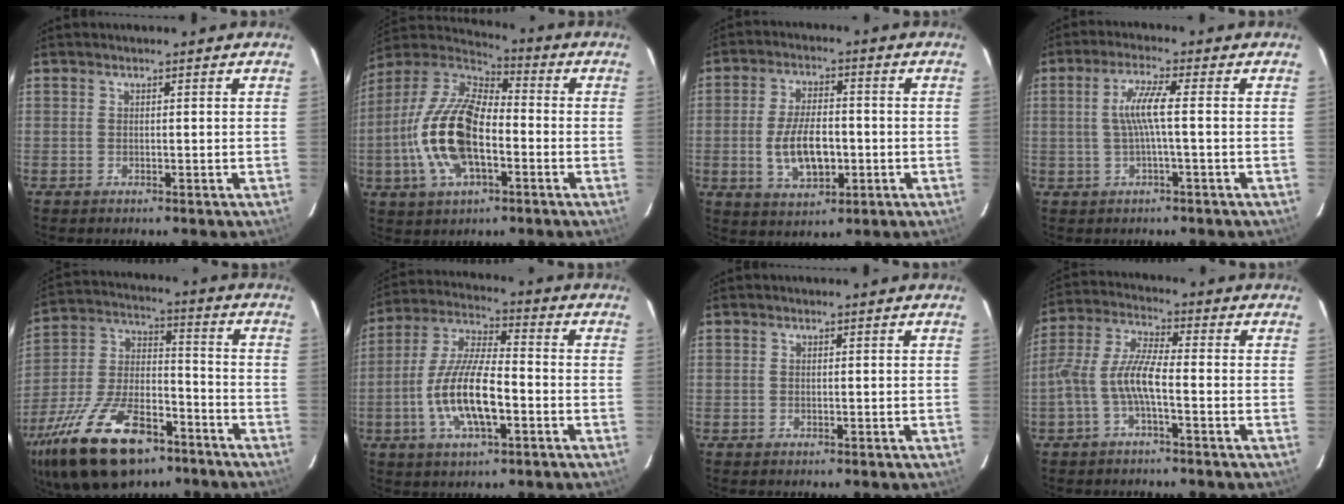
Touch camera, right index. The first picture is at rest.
{"total": 18.0, "force": [-4.2, 8.5, 15.2], "torque": [-0.320, 0.000, -0.084]}
{"total": 9.1, "force": [-1.8, 4.6, 7.6], "torque": [-0.150, -0.003, -0.024]}
{"total": 5.2, "force": [-0.4, -0.4, 5.2], "torque": [-0.105, 0.002, -0.003]}
{"total": 24.1, "force": [-14.7, 11.3, 15.3], "torque": [-0.310, -0.009, -0.246]}
{"total": 13.7, "force": [-4.0, 4.3, 12.3], "torque": [-0.254, -0.004, -0.075]}
{"total": 0.0}
{"total": 7.5, "force": [-2.7, 1.5, 6.9], "torque": [-0.158, 0.011, -0.052]}